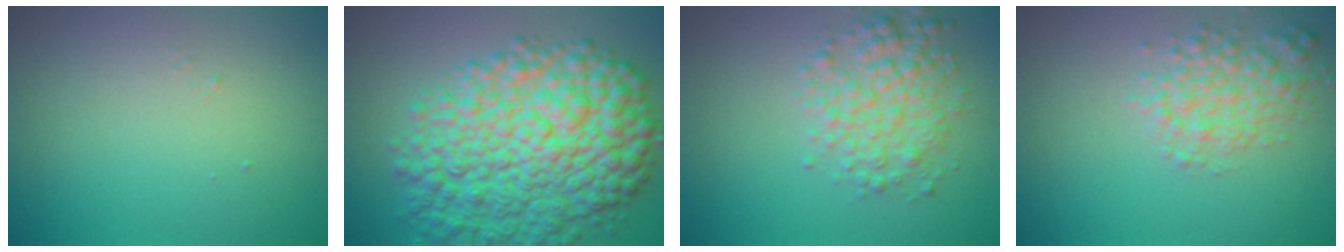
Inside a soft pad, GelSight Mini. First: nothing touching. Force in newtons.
{"total": 12.1, "press": 12.1, "slide": 0.2}
{"total": 4.0, "press": 4.0, "slide": 0.1}
{"total": 3.2, "press": 3.2, "slide": 0.1}